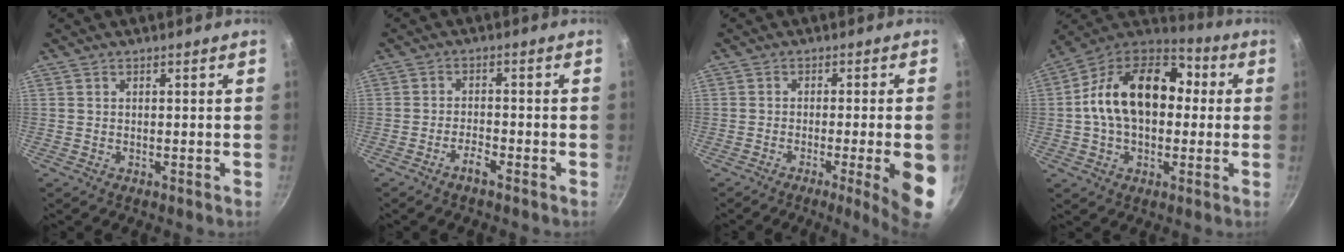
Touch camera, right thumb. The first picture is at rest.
{"total": 2.8, "force": [-2.0, 0.4, 1.9], "torque": [-0.036, 0.016, -0.038]}
{"total": 10.7, "force": [-3.2, 0.9, 10.2], "torque": [-0.127, 0.007, -0.038]}
{"total": 20.6, "force": [1.6, 13.8, 15.3], "torque": [-0.229, 0.040, 0.009]}